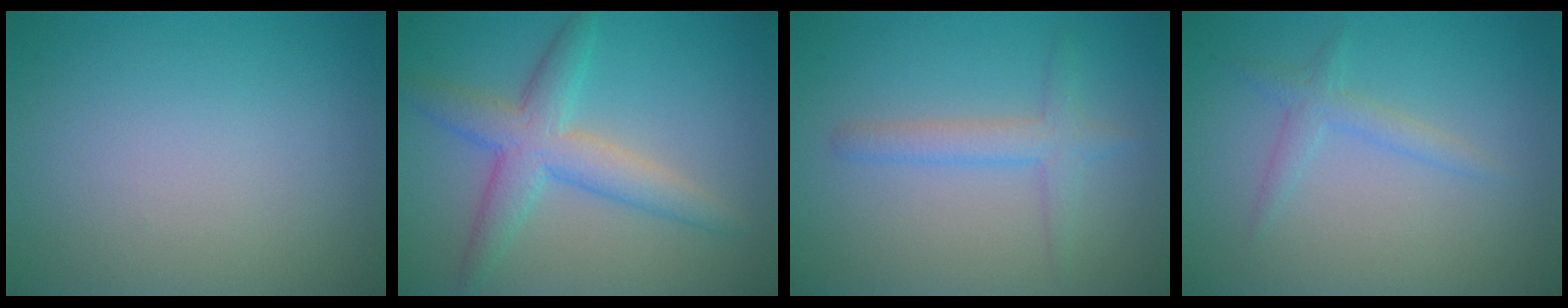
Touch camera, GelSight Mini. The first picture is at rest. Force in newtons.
{"total": 4.8, "press": 4.8, "slide": 0.1}
{"total": 2.3, "press": 2.3, "slide": 0.0}
{"total": 1.6, "press": 1.6, "slide": 0.1}